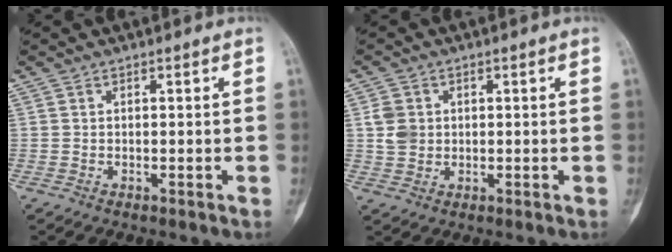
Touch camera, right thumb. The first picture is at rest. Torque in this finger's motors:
{"motor_torque": [0.25, 1.28, 0.16, 0.03, 0.08]}